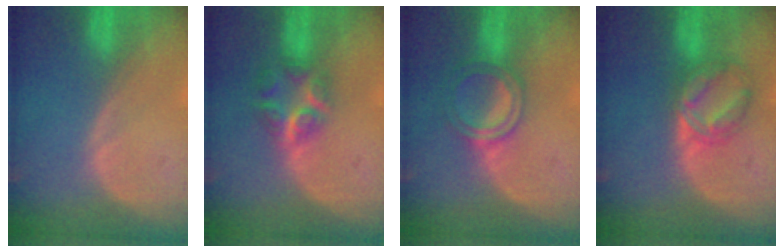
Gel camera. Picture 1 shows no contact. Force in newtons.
{"total": 5.9, "press": 5.5, "slide": 2.2}
{"total": 5.0, "press": 4.7, "slide": 1.8}
{"total": 6.3, "press": 6.3, "slide": 0.3}